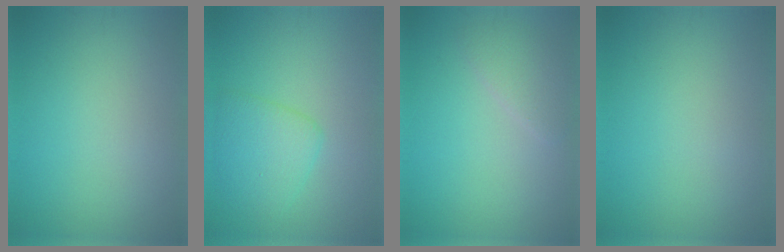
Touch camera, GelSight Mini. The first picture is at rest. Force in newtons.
{"total": 3.4, "press": 3.4, "slide": 0.2}
{"total": 2.0, "press": 2.0, "slide": 0.2}
{"total": 0.0}